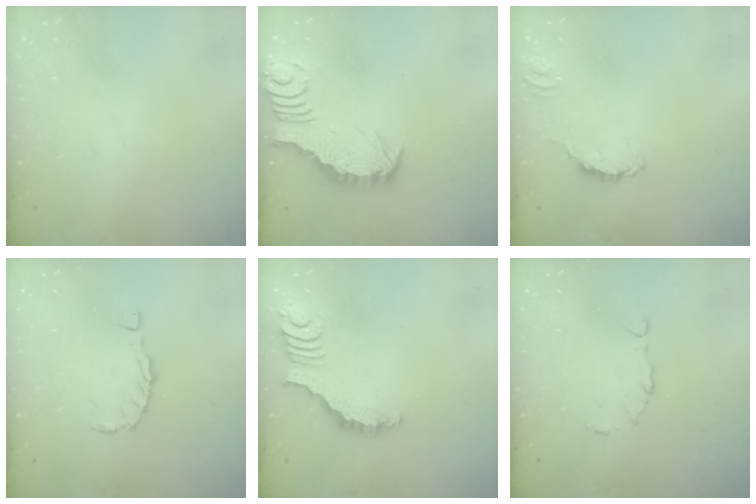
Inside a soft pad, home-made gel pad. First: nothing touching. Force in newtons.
{"total": 2.9, "press": 2.9, "slide": 0.3}
{"total": 1.7, "press": 1.7, "slide": 0.2}
{"total": 0.0}
{"total": 3.4, "press": 3.4, "slide": 0.6}
{"total": 5.2, "press": 5.2, "slide": 0.8}